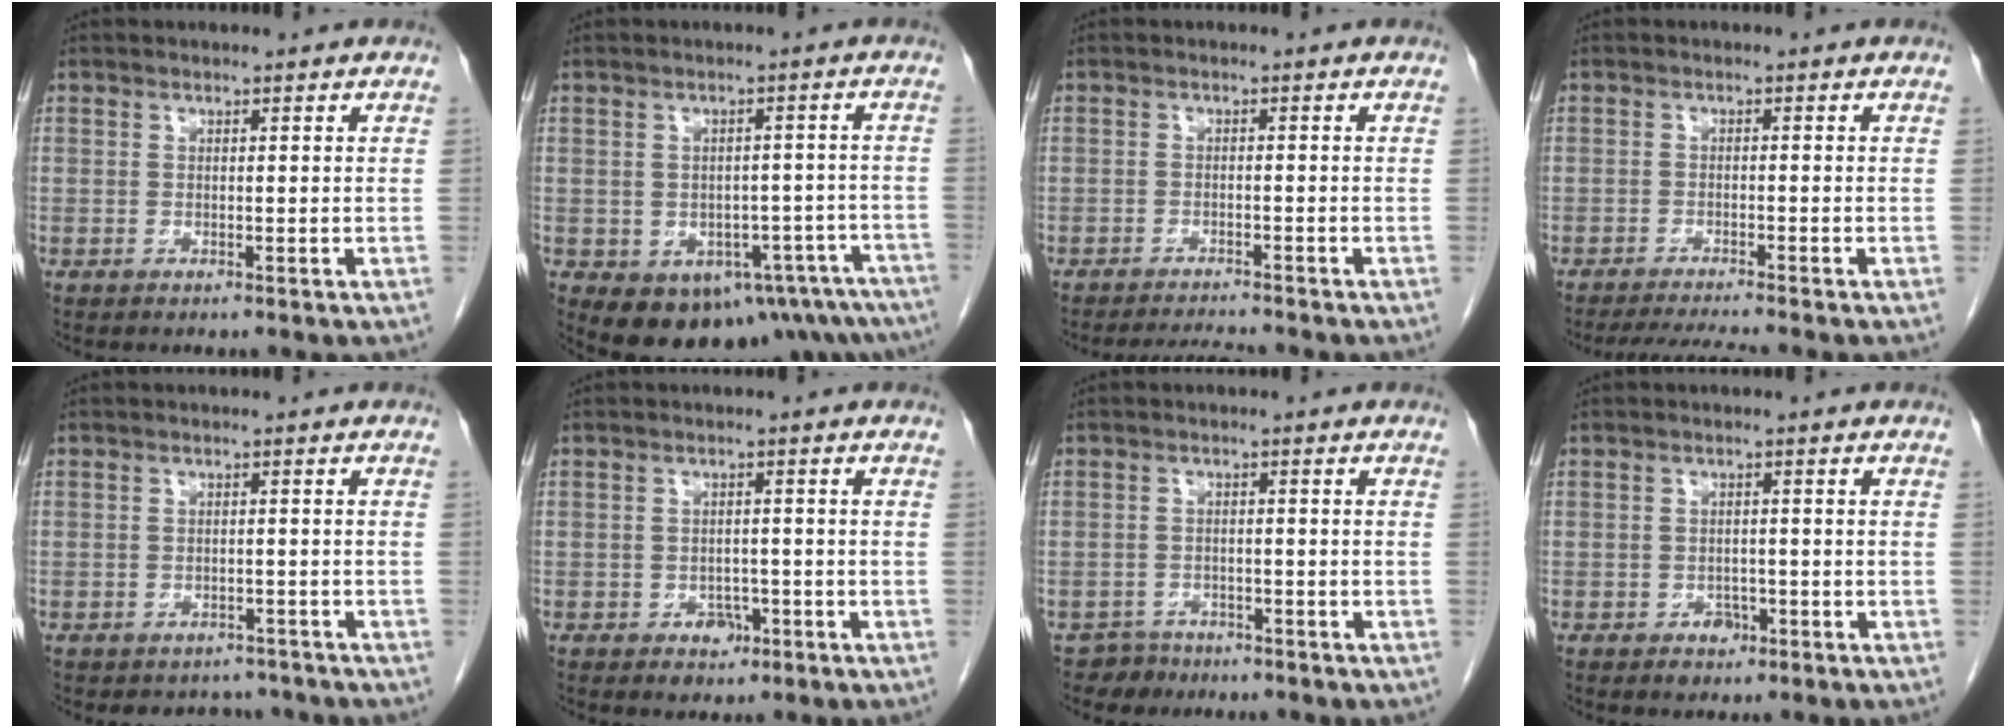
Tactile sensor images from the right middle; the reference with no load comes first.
{"total": 14.9, "force": [-10.1, 7.8, 7.7], "torque": [-0.074, 0.015, -0.110]}
{"total": 3.5, "force": [-3.4, -0.7, 0.6], "torque": [-0.016, -0.017, -0.053]}
{"total": 4.6, "force": [-4.1, -1.1, 1.6], "torque": [-0.030, -0.019, -0.070]}
{"total": 4.3, "force": [-3.8, 2.0, 0.0], "torque": [0.000, 0.008, -0.046]}
{"total": 3.0, "force": [-1.6, 2.2, 1.3], "torque": [-0.011, 0.006, -0.016]}
{"total": 3.4, "force": [-2.6, 2.1, -0.6], "torque": [0.008, 0.008, -0.040]}
{"total": 2.3, "force": [-1.3, 1.6, 0.9], "torque": [-0.010, 0.005, -0.013]}